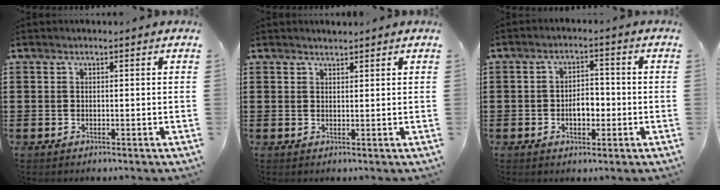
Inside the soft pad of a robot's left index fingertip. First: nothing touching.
{"total": 1.1, "force": [1.1, 0.2, 0.2], "torque": [-0.005, 0.000, 0.022]}
{"total": 4.2, "force": [-1.1, 2.2, 3.4], "torque": [-0.055, 0.003, -0.023]}